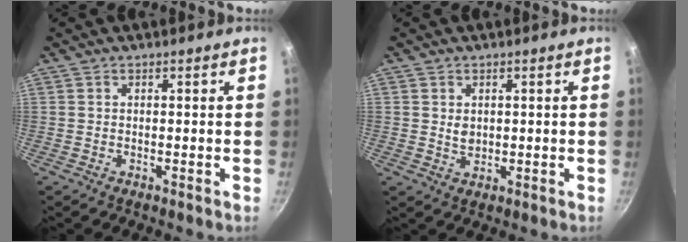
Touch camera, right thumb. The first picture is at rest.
{"total": 2.4, "force": [0.5, 1.9, 1.4], "torque": [-0.020, -0.002, 0.011]}